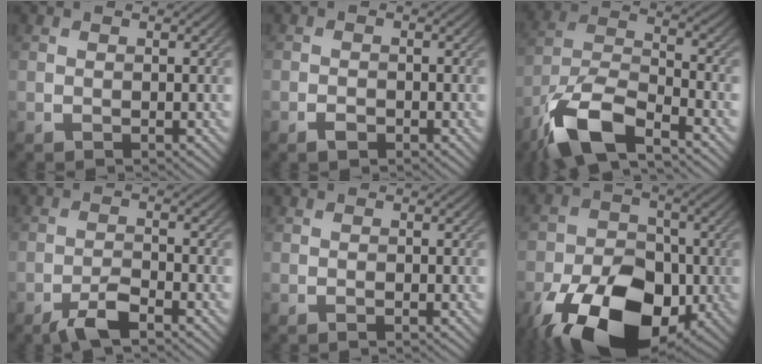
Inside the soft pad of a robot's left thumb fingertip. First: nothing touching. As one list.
[{"total": 1.4, "force": [-1.0, 0.7, 0.7], "torque": [-0.014, -0.001, -0.019]}, {"total": 11.8, "force": [-7.8, 3.9, 7.9], "torque": [-0.161, -0.007, -0.168]}, {"total": 3.9, "force": [-2.8, 0.9, 2.6], "torque": [-0.057, 0.003, -0.060]}, {"total": 0.6, "force": [-0.3, 0.1, 0.5], "torque": [-0.008, 0.000, -0.004]}, {"total": 17.7, "force": [-8.3, 11.0, 11.0], "torque": [-0.196, -0.031, -0.145]}]